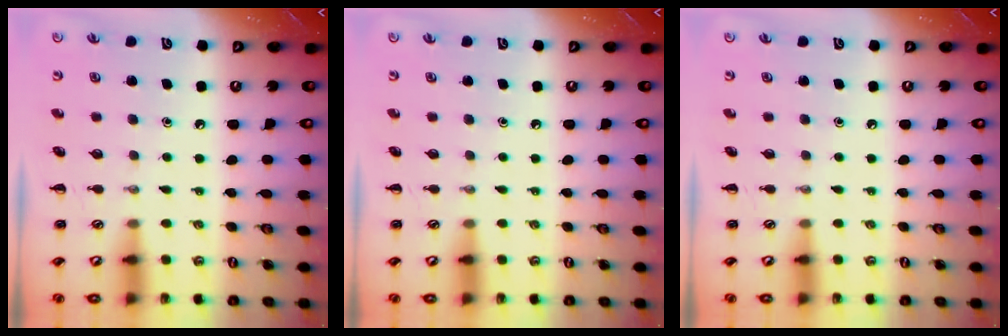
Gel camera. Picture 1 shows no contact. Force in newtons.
{"total": 0.0}
{"total": 0.0}